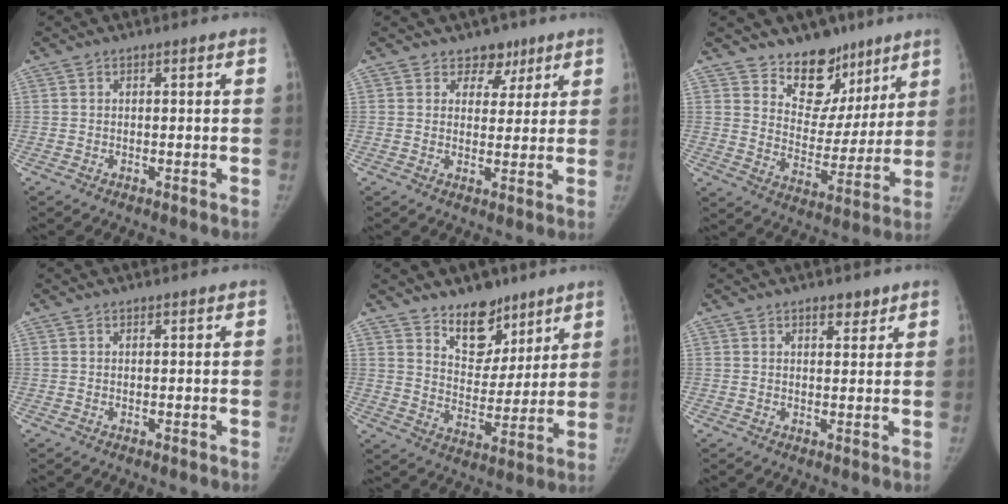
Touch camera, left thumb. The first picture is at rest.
{"total": 4.7, "force": [3.1, 3.4, 0.9], "torque": [0.020, -0.015, 0.044]}
{"total": 13.6, "force": [9.8, 8.5, 4.3], "torque": [-0.004, -0.059, 0.161]}
{"total": 0.0}
{"total": 11.5, "force": [8.4, 6.6, 4.3], "torque": [-0.030, -0.060, 0.146]}
{"total": 2.9, "force": [2.1, 1.4, 1.4], "torque": [-0.007, -0.012, 0.030]}